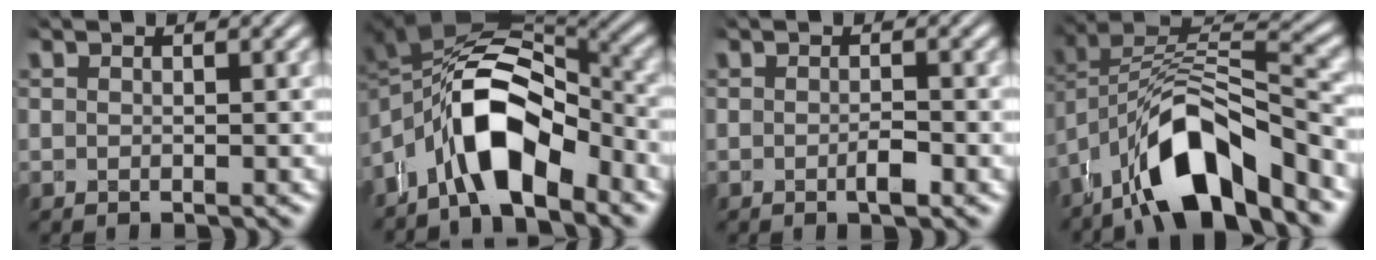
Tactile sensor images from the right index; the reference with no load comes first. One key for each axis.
{"total": 12.4, "fx": -0.3, "fy": 8.2, "fz": 9.3, "tx": -0.177, "ty": -0.007, "tz": -0.007}
{"total": 1.0, "fx": 0.2, "fy": 0.3, "fz": 0.9, "tx": -0.002, "ty": 0.013, "tz": -0.006}
{"total": 8.1, "fx": -2.6, "fy": 3.8, "fz": 6.6, "tx": -0.114, "ty": -0.008, "tz": -0.037}